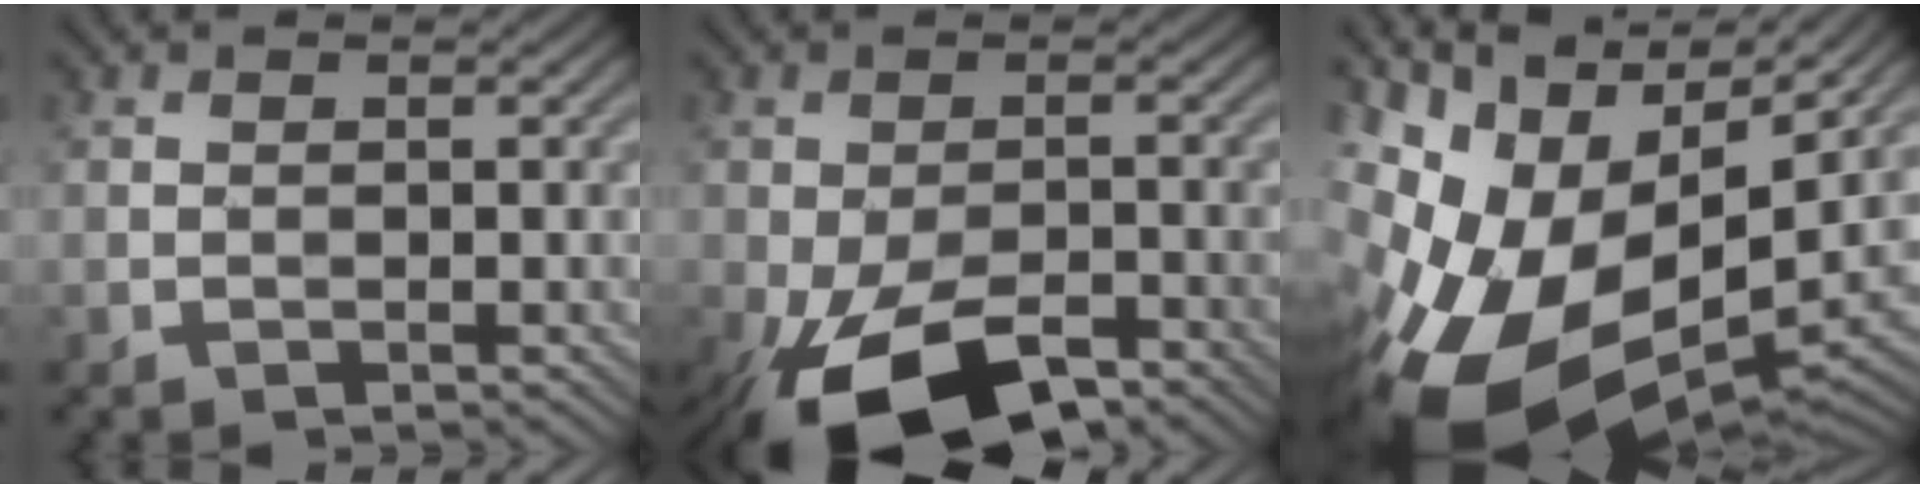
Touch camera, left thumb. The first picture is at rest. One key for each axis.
{"total": 12.8, "fx": -7.2, "fy": 5.6, "fz": 9.0, "tx": -0.167, "ty": -0.030, "tz": -0.124}
{"total": 18.4, "fx": -3.7, "fy": 10.7, "fz": 14.5, "tx": -0.306, "ty": -0.024, "tz": -0.060}